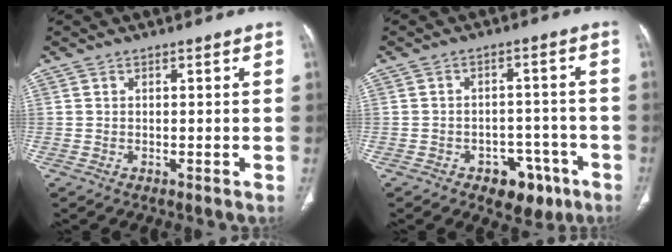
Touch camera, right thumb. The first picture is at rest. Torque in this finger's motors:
{"motor_torque": [0.15, 0.31, -0.13, -0.03, 0.05]}